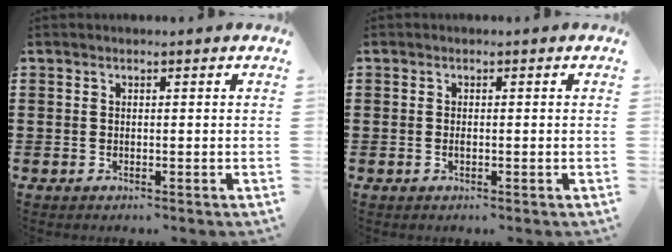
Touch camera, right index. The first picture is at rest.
{"total": 0.6, "force": [-0.1, 0.1, 0.5], "torque": [-0.013, -0.006, 0.000]}